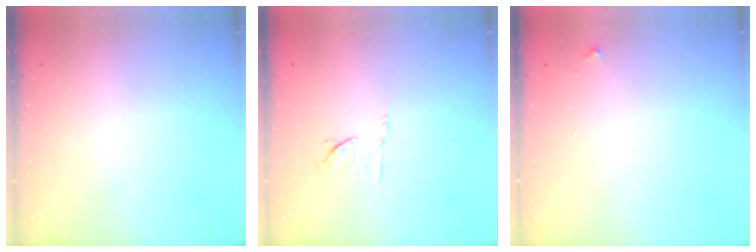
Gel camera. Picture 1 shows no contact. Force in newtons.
{"total": 5.5, "press": 5.4, "slide": 1.2}
{"total": 3.5, "press": 3.5, "slide": 0.3}